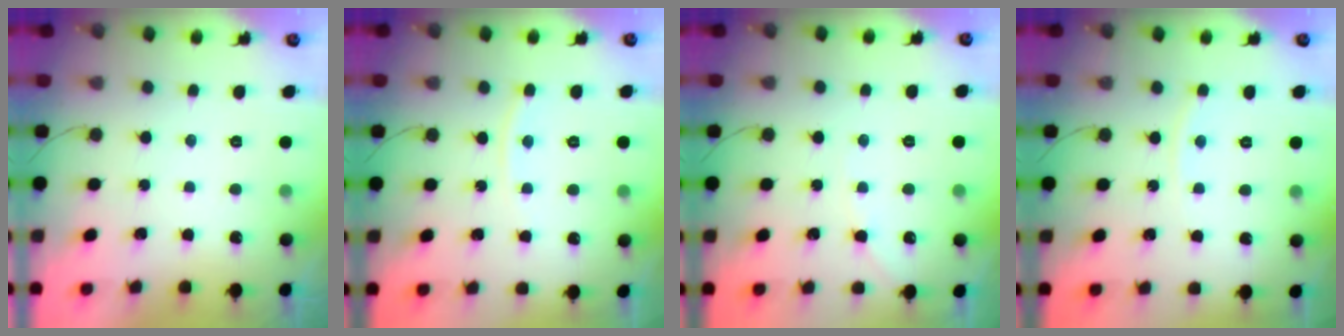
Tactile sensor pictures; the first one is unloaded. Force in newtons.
{"total": 5.7, "press": 5.6, "slide": 0.6}
{"total": 4.9, "press": 4.9, "slide": 0.8}
{"total": 3.6, "press": 3.6, "slide": 0.6}